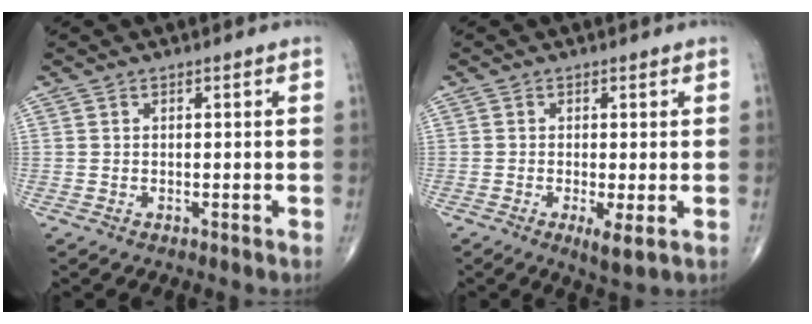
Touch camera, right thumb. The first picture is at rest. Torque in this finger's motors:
{"motor_torque": [-0.36, 0.05, -0.32, -0.28, 0.00]}